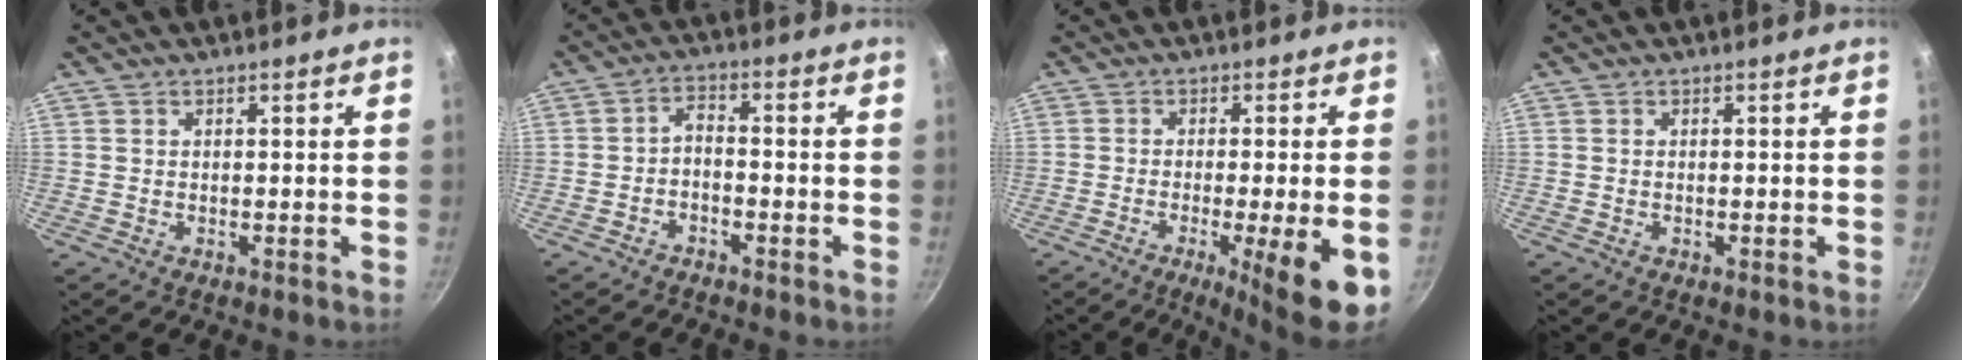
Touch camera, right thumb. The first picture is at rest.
{"total": 3.2, "force": [-2.2, 1.4, 1.8], "torque": [-0.033, 0.030, -0.041]}
{"total": 11.0, "force": [-3.8, 1.2, 10.3], "torque": [-0.147, 0.001, -0.054]}
{"total": 0.0}